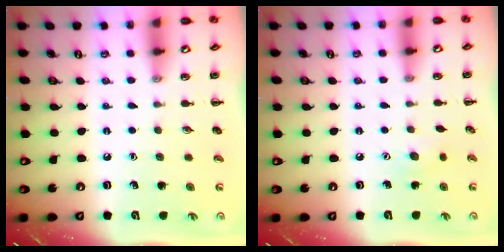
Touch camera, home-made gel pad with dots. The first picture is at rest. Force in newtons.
{"total": 5.0, "press": 4.8, "slide": 1.3}